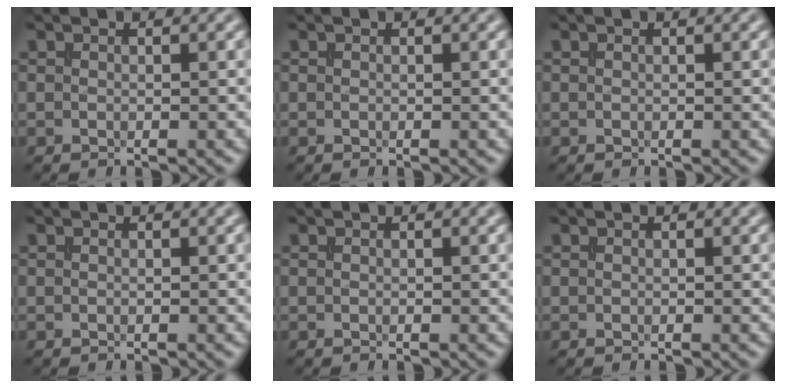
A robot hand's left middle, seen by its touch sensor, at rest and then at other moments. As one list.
[{"total": 0.0}, {"total": 0.0}, {"total": 0.0}, {"total": 0.0}, {"total": 0.0}]